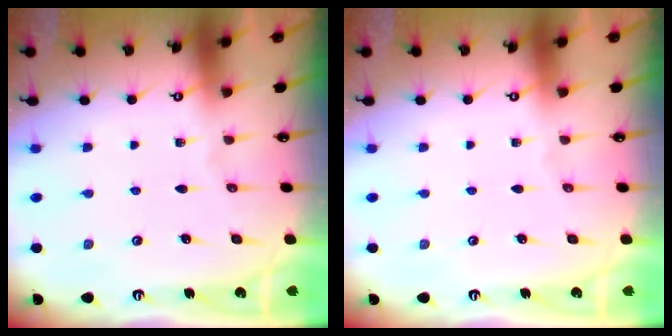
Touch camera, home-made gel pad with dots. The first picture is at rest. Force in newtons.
{"total": 0.0}